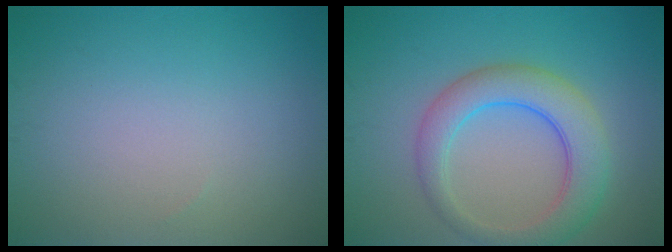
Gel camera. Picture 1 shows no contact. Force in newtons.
{"total": 5.4, "press": 5.4, "slide": 0.1}